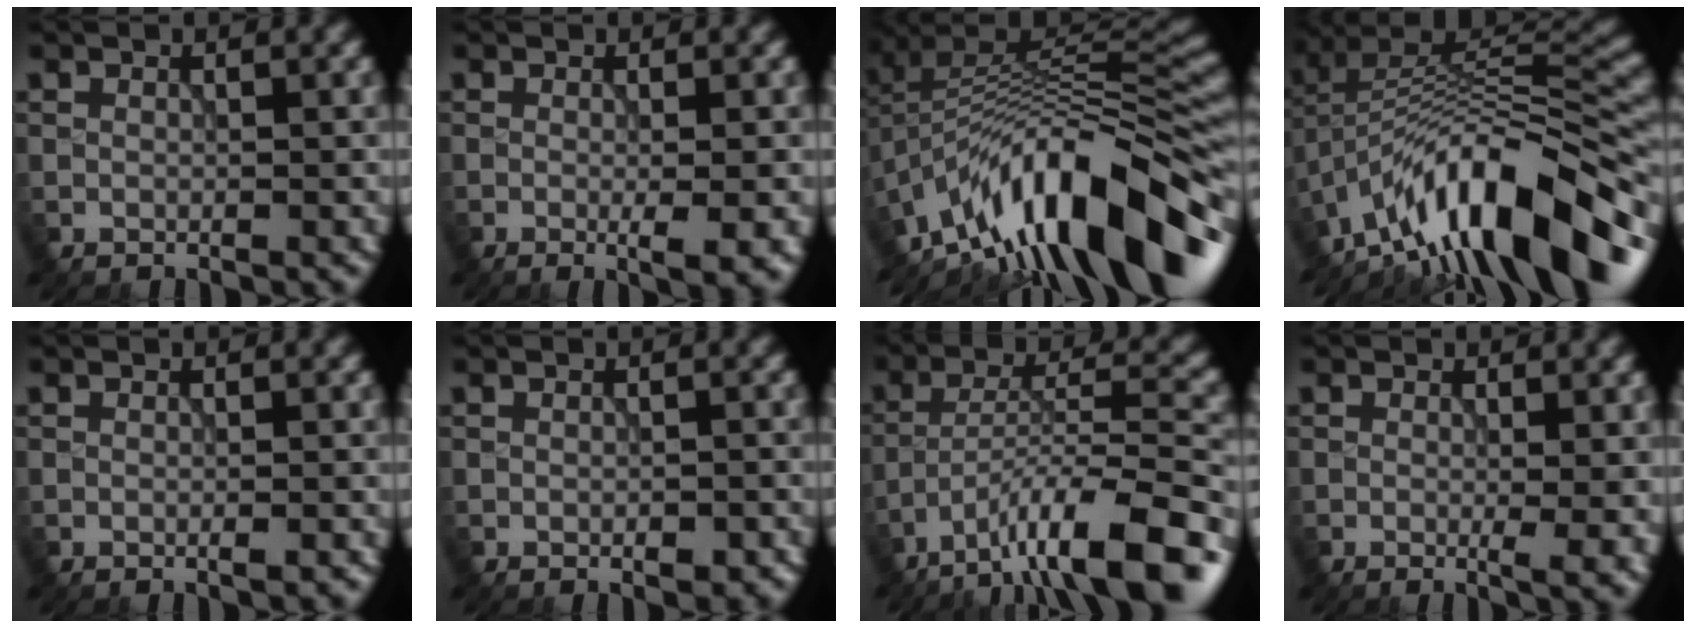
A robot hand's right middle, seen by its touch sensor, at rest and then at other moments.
{"total": 3.0, "force": [-0.7, 0.6, 2.9], "torque": [-0.041, -0.005, -0.010]}
{"total": 14.1, "force": [-7.3, 5.1, 11.0], "torque": [-0.185, 0.035, -0.129]}
{"total": 13.2, "force": [-7.8, 4.3, 9.7], "torque": [-0.159, 0.037, -0.133]}
{"total": 0.9, "force": [-0.4, 0.1, 0.8], "torque": [-0.011, -0.001, -0.006]}
{"total": 1.6, "force": [-0.8, 0.7, 1.2], "torque": [-0.018, -0.002, -0.010]}
{"total": 11.6, "force": [-7.6, 2.5, 8.3], "torque": [-0.137, 0.015, -0.132]}
{"total": 2.8, "force": [-0.2, 0.6, 2.7], "torque": [-0.040, -0.010, -0.001]}